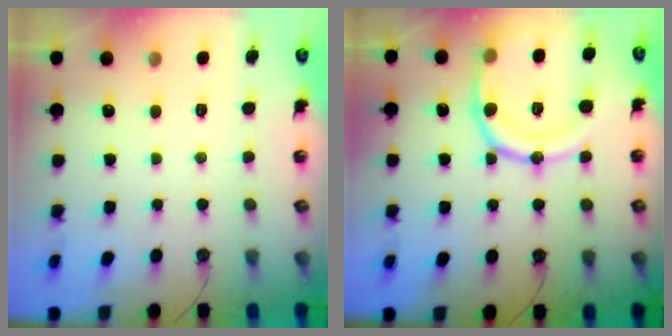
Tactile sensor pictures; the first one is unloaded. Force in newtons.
{"total": 17.2, "press": 17.1, "slide": 2.0}